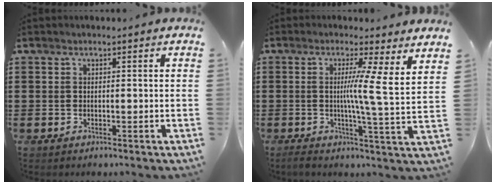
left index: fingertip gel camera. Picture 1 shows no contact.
{"total": 7.0, "force": [2.5, -0.5, 6.5], "torque": [-0.109, -0.037, 0.031]}